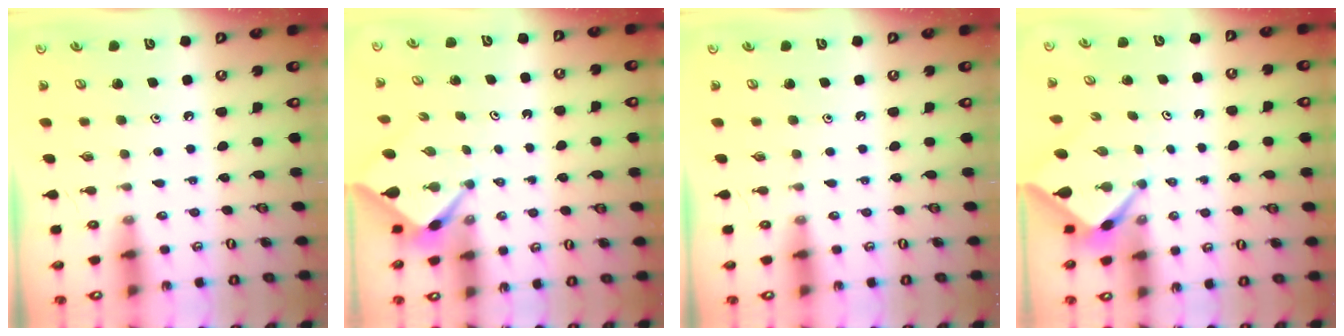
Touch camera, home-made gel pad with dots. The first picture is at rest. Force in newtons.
{"total": 2.7, "press": 2.7, "slide": 0.3}
{"total": 0.0}
{"total": 2.8, "press": 2.8, "slide": 0.3}